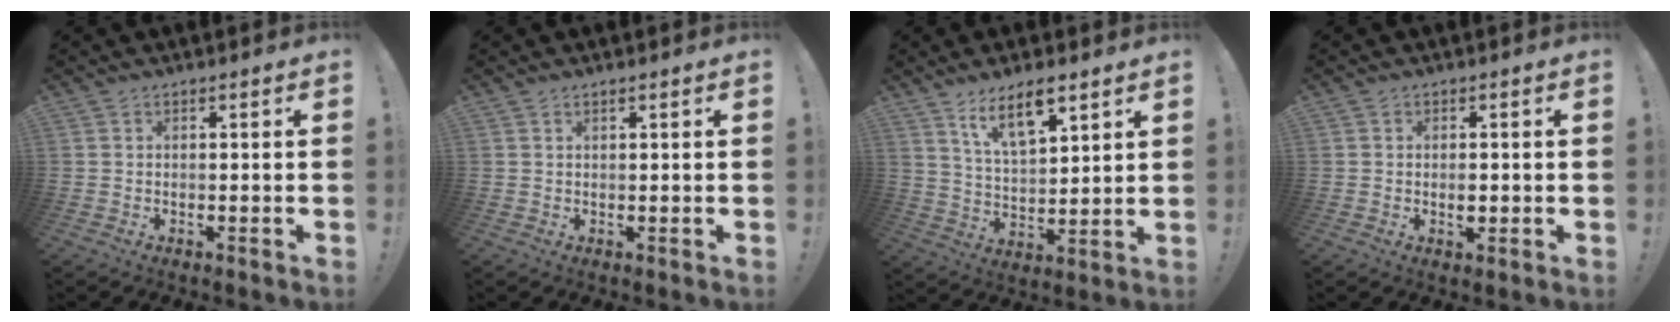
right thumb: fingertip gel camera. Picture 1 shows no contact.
{"total": 1.0, "force": [0.7, 0.0, 0.7], "torque": [-0.015, 0.001, 0.014]}
{"total": 10.9, "force": [7.5, 3.9, 6.8], "torque": [-0.111, -0.042, 0.134]}
{"total": 2.1, "force": [-0.3, 1.6, 1.4], "torque": [-0.007, -0.002, -0.008]}